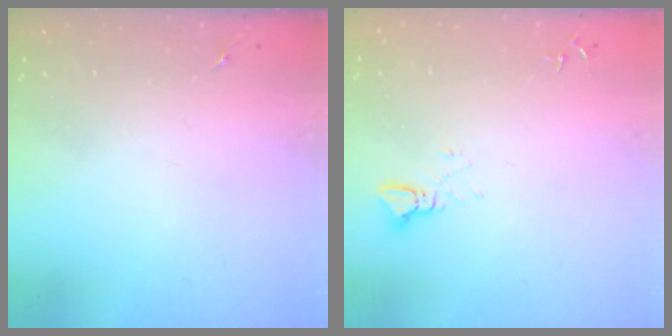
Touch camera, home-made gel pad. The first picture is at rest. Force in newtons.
{"total": 2.4, "press": 2.4, "slide": 0.1}